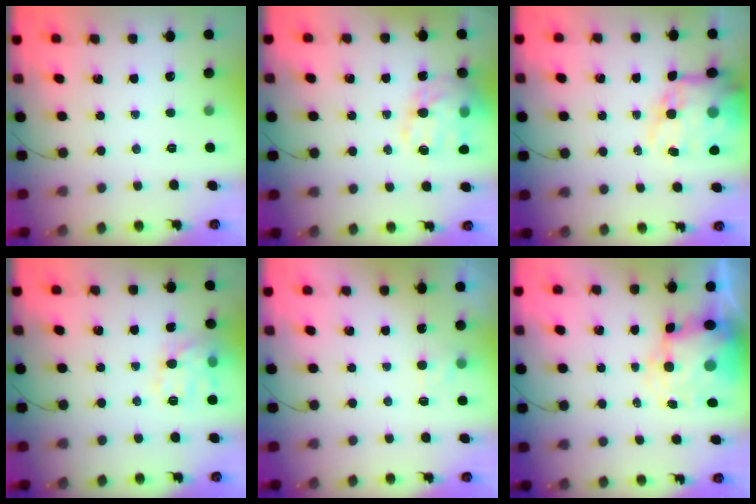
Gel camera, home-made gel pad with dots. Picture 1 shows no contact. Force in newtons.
{"total": 19.4, "press": 19.1, "slide": 3.4}
{"total": 18.1, "press": 17.6, "slide": 4.2}
{"total": 12.5, "press": 12.5, "slide": 0.7}
{"total": 2.0, "press": 1.6, "slide": 1.2}
{"total": 7.4, "press": 7.0, "slide": 2.5}